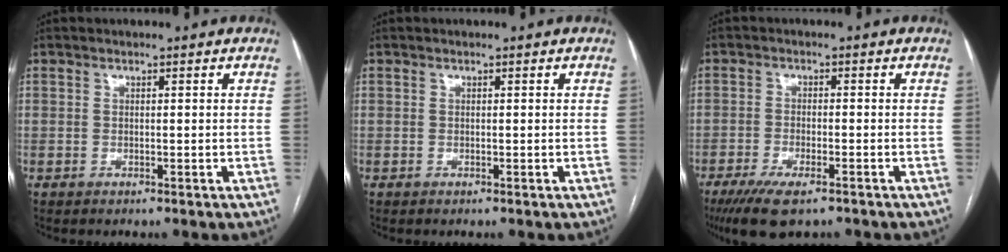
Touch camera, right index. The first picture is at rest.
{"total": 0.0}
{"total": 8.1, "force": [-5.6, 2.2, 5.4], "torque": [-0.091, -0.015, -0.092]}